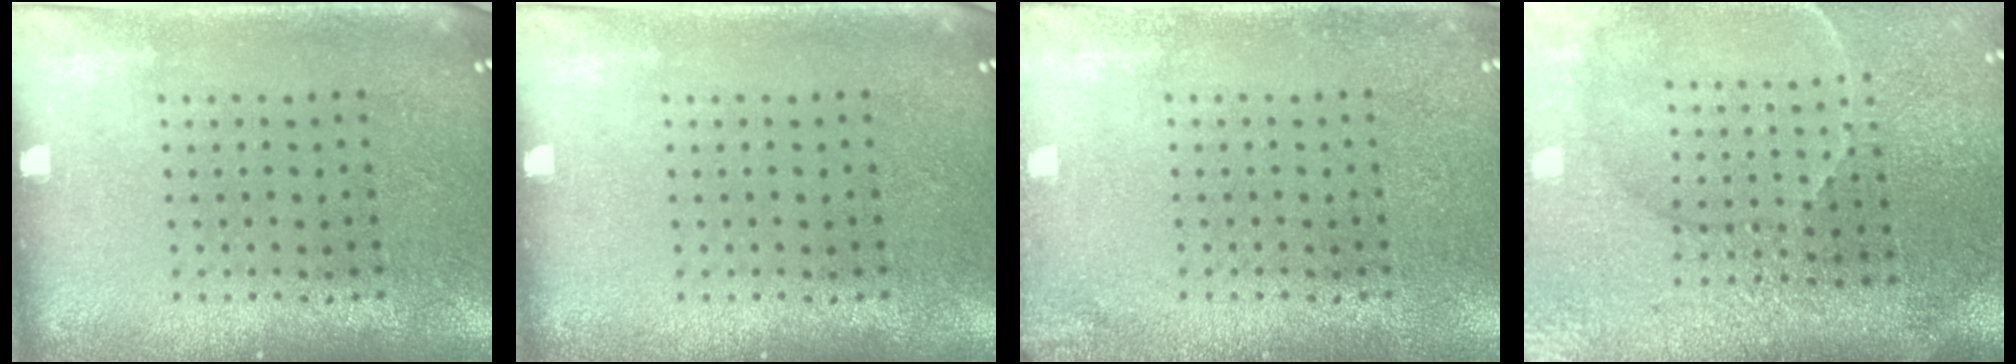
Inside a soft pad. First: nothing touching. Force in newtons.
{"total": 0.0}
{"total": 1.3, "press": 1.3, "slide": 0.1}
{"total": 4.3, "press": 3.9, "slide": 1.9}